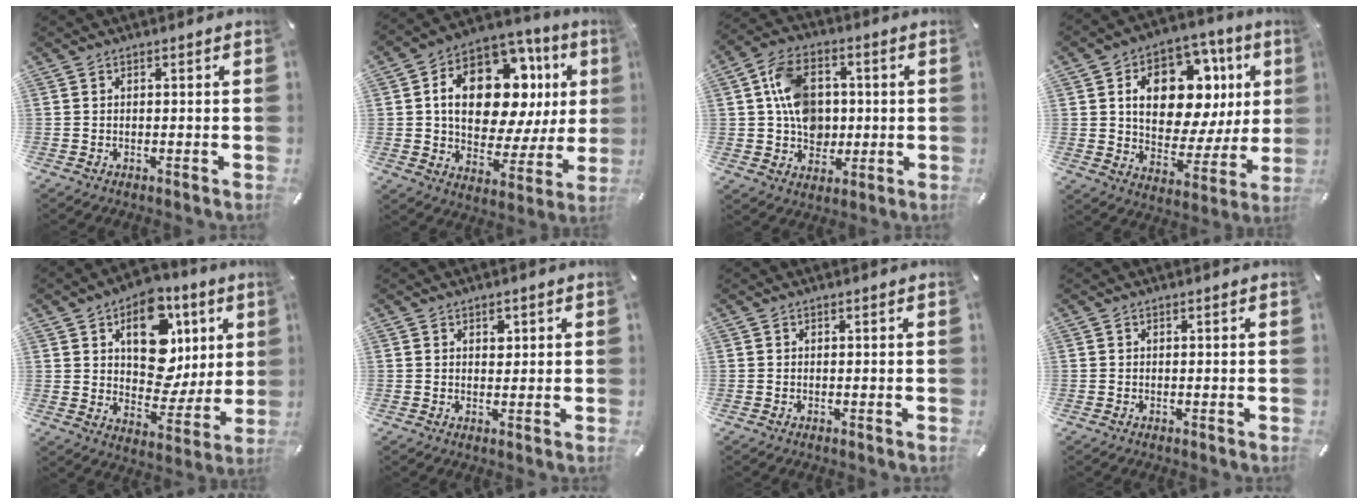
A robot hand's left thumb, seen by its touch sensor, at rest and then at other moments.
{"total": 20.8, "force": [6.2, 12.5, 15.4], "torque": [-0.244, -0.036, 0.101]}
{"total": 12.9, "force": [0.7, 10.4, 7.7], "torque": [-0.147, 0.020, 0.019]}
{"total": 18.5, "force": [6.8, 11.3, 12.9], "torque": [-0.188, -0.041, 0.117]}
{"total": 16.3, "force": [6.2, 11.5, 9.8], "torque": [-0.121, -0.035, 0.111]}
{"total": 2.0, "force": [0.8, 1.6, 1.0], "torque": [0.002, -0.007, 0.008]}
{"total": 0.0}
{"total": 0.0}